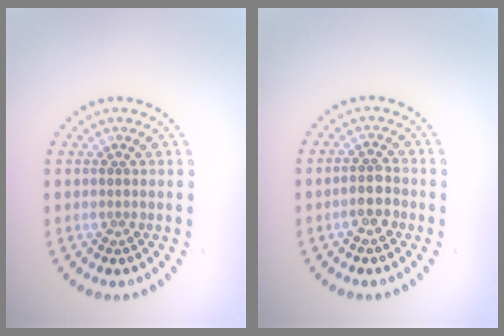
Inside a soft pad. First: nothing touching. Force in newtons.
{"total": 2.1, "press": 2.0, "slide": 0.7}